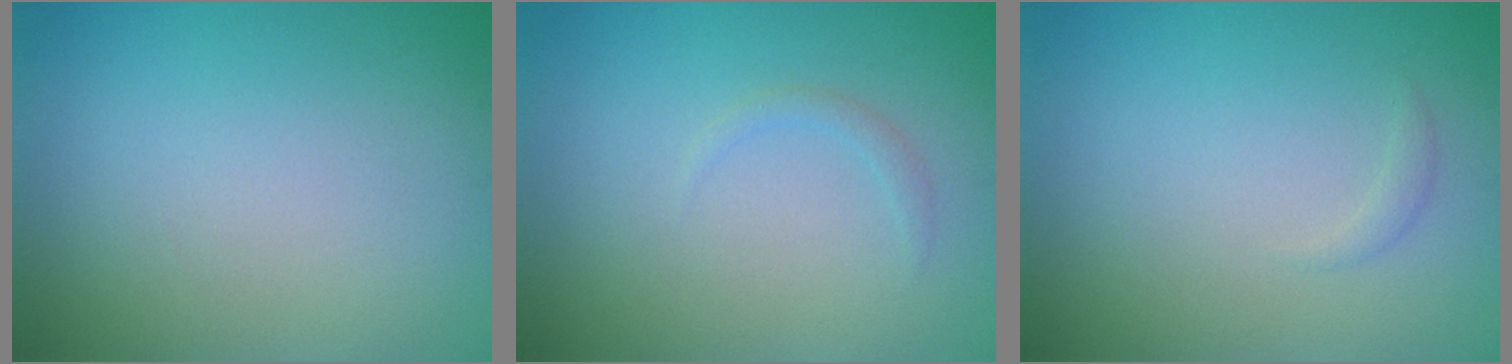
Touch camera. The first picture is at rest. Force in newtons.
{"total": 0.7, "press": 0.7, "slide": 0.1}
{"total": 0.5, "press": 0.5, "slide": 0.0}